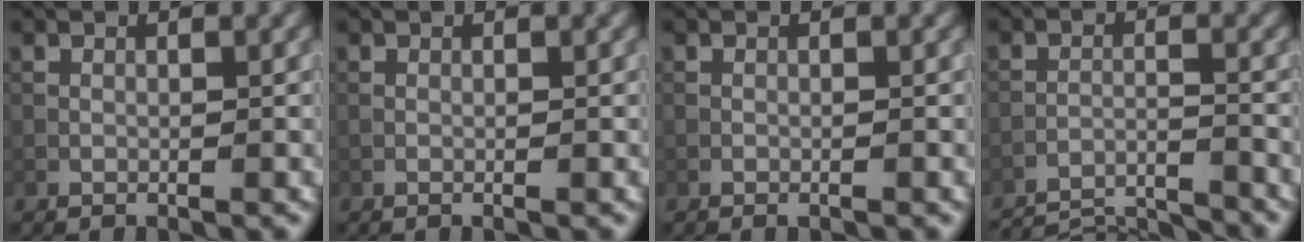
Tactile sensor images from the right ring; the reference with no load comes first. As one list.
[{"total": 0.0}, {"total": 0.0}, {"total": 10.8, "force": [-10.5, 1.7, 1.8], "torque": [-0.028, -0.018, -0.156]}]